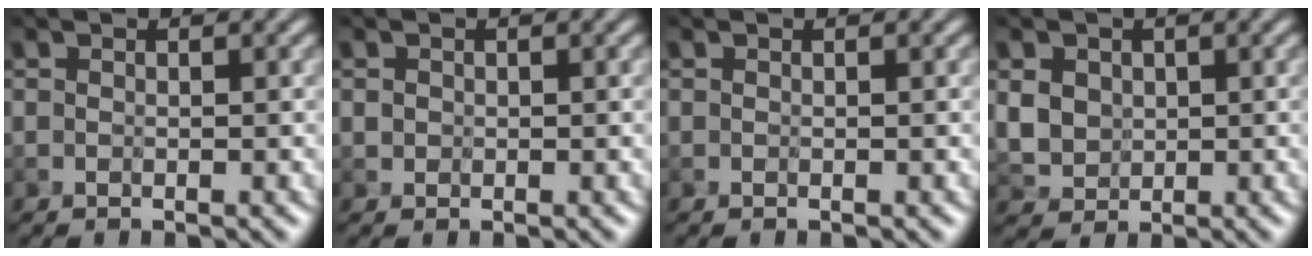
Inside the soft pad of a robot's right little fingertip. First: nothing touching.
{"total": 0.7, "force": [0.0, 0.6, 0.2], "torque": [-0.002, -0.002, 0.002]}
{"total": 0.0}
{"total": 3.7, "force": [0.7, 3.1, 1.8], "torque": [-0.054, 0.004, 0.021]}